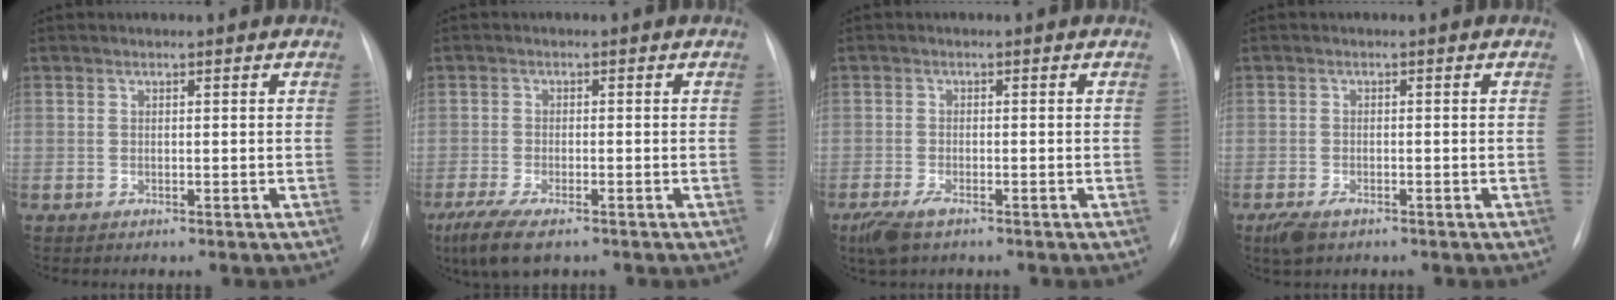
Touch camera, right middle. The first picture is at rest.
{"total": 7.1, "force": [-4.8, 1.9, 4.8], "torque": [-0.094, -0.020, -0.078]}
{"total": 4.0, "force": [-2.6, 1.4, 2.7], "torque": [-0.062, -0.009, -0.044]}
{"total": 3.1, "force": [-2.0, 1.4, 1.9], "torque": [-0.043, -0.006, -0.029]}